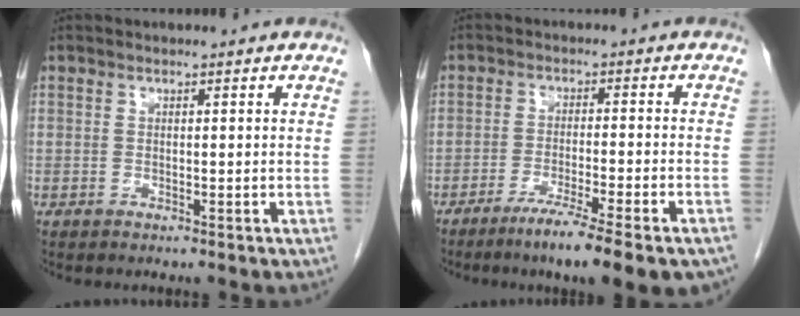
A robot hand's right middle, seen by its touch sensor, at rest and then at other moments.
{"total": 12.2, "force": [-8.8, 0.5, 8.4], "torque": [-0.104, -0.023, -0.130]}